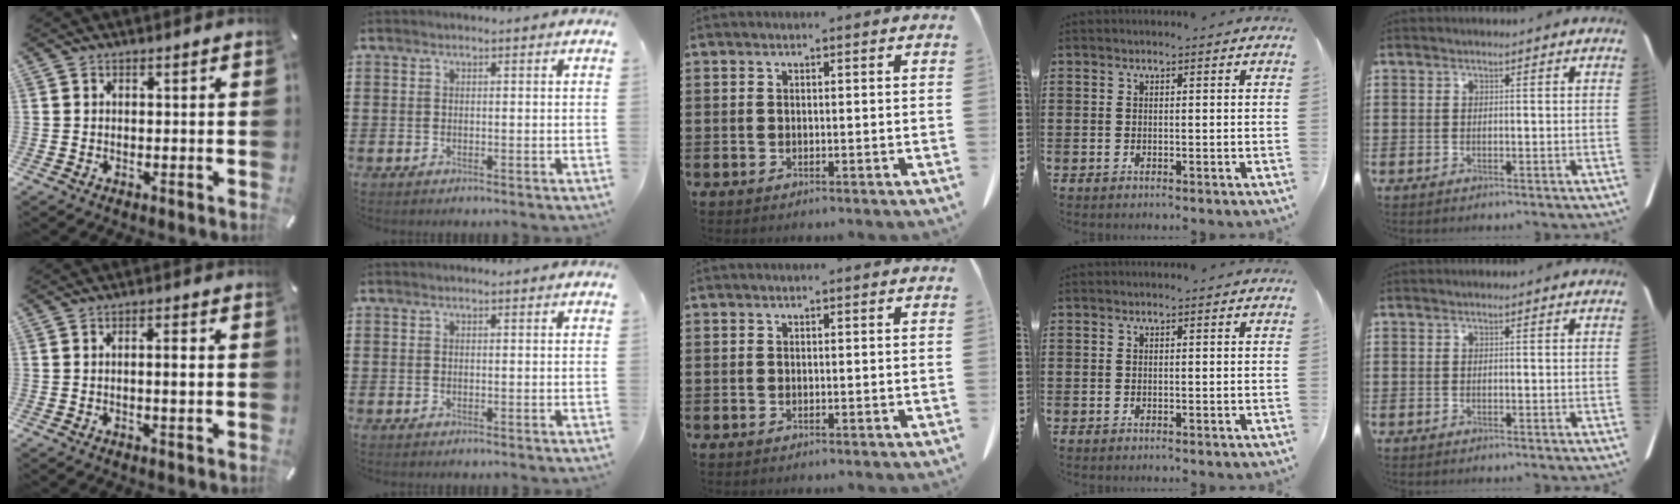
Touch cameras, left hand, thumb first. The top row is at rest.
{"thumb": {"total": 2.7, "force": [0.1, 0.6, 2.7], "torque": [-0.051, 0.001, -0.001]}}